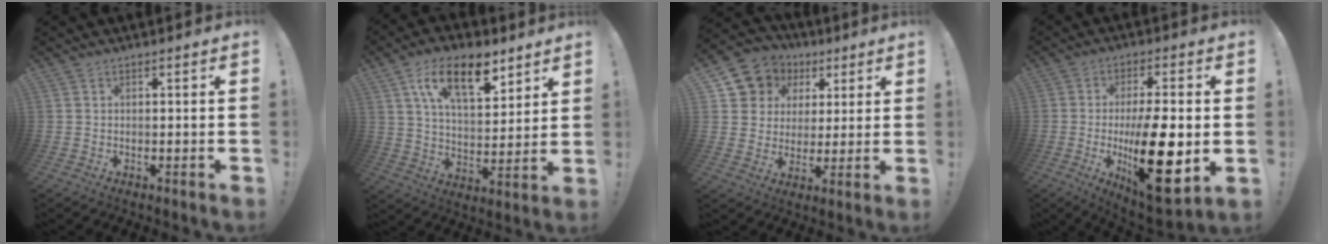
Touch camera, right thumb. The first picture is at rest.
{"total": 16.0, "force": [8.7, 7.2, 11.4], "torque": [-0.193, -0.024, 0.152]}
{"total": 9.8, "force": [3.9, 8.8, 2.0], "torque": [-0.031, -0.028, 0.083]}
{"total": 21.8, "force": [-3.5, 7.7, 20.1], "torque": [-0.338, -0.004, -0.048]}